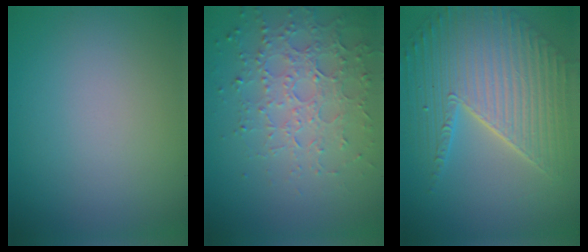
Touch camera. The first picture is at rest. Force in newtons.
{"total": 4.0, "press": 4.0, "slide": 0.3}
{"total": 7.1, "press": 5.6, "slide": 4.4}